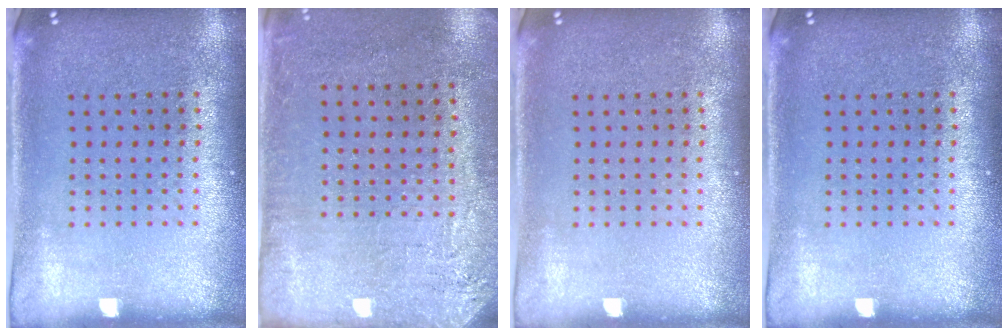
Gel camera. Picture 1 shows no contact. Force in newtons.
{"total": 2.7, "press": 2.3, "slide": 1.3}
{"total": 0.0}
{"total": 0.0}